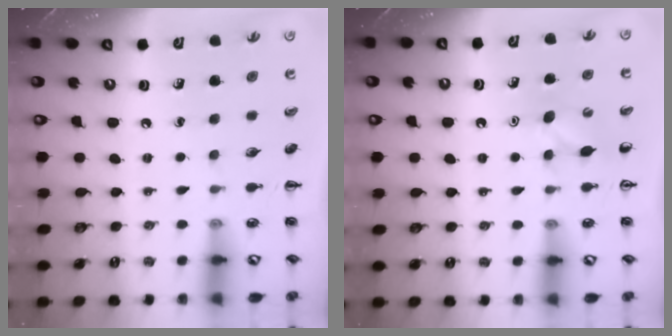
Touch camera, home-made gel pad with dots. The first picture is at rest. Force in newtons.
{"total": 4.5, "press": 4.3, "slide": 1.2}